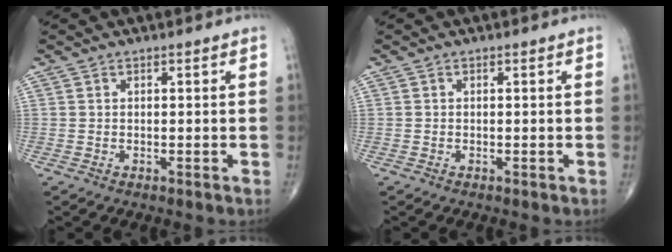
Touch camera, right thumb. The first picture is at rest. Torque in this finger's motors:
{"motor_torque": [-0.01, 0.13, 0.27, -0.03, 0.04]}